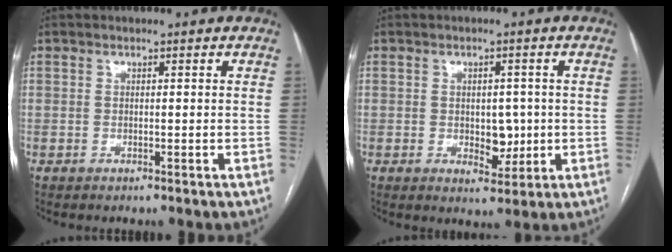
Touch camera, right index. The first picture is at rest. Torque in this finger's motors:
{"motor_torque": [0.09, 0.14, 0.00, 0.01]}